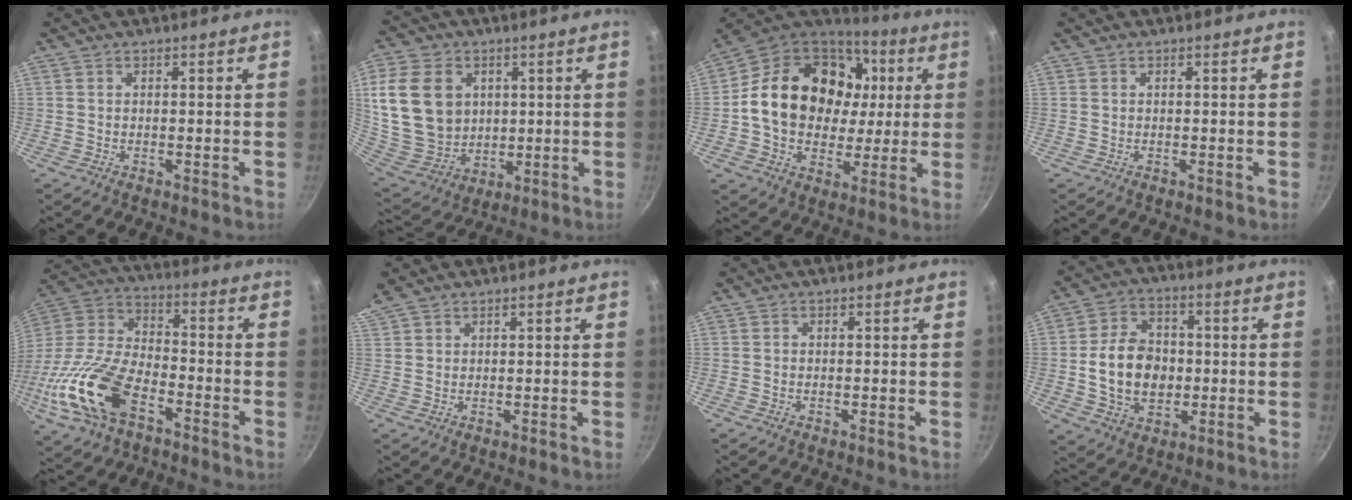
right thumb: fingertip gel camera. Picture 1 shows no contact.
{"total": 18.5, "force": [4.3, 14.5, 10.7], "torque": [-0.192, -0.014, 0.099]}
{"total": 24.7, "force": [3.5, 19.1, 15.3], "torque": [-0.247, 0.026, 0.059]}
{"total": 0.0}
{"total": 20.5, "force": [-8.9, 10.8, 15.0], "torque": [-0.291, 0.042, -0.185]}
{"total": 4.5, "force": [3.5, 2.2, 1.8], "torque": [-0.041, 0.016, 0.074]}
{"total": 0.0}
{"total": 12.7, "force": [-0.7, 9.6, 8.3], "torque": [-0.120, 0.013, -0.010]}